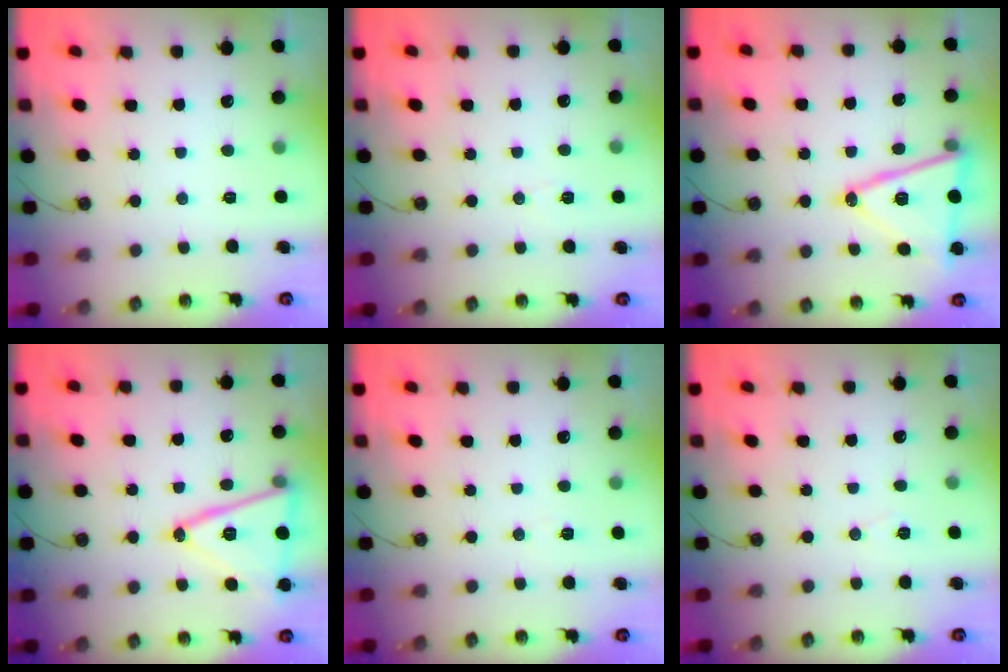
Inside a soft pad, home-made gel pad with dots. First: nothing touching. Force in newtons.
{"total": 4.2, "press": 3.9, "slide": 1.7}
{"total": 16.5, "press": 16.2, "slide": 3.5}
{"total": 17.5, "press": 17.1, "slide": 3.3}
{"total": 3.3, "press": 2.6, "slide": 2.0}
{"total": 5.3, "press": 2.9, "slide": 4.5}